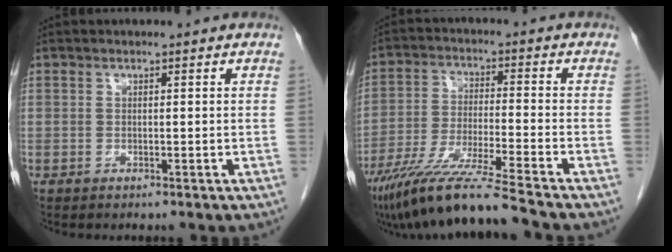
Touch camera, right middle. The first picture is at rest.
{"total": 13.2, "force": [-10.7, -1.7, 7.6], "torque": [-0.135, -0.036, -0.188]}